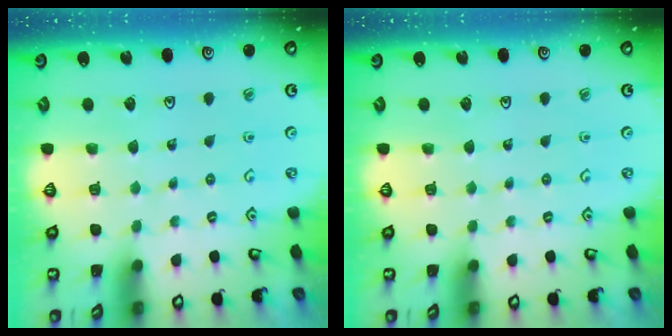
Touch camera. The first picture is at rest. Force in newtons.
{"total": 0.0}